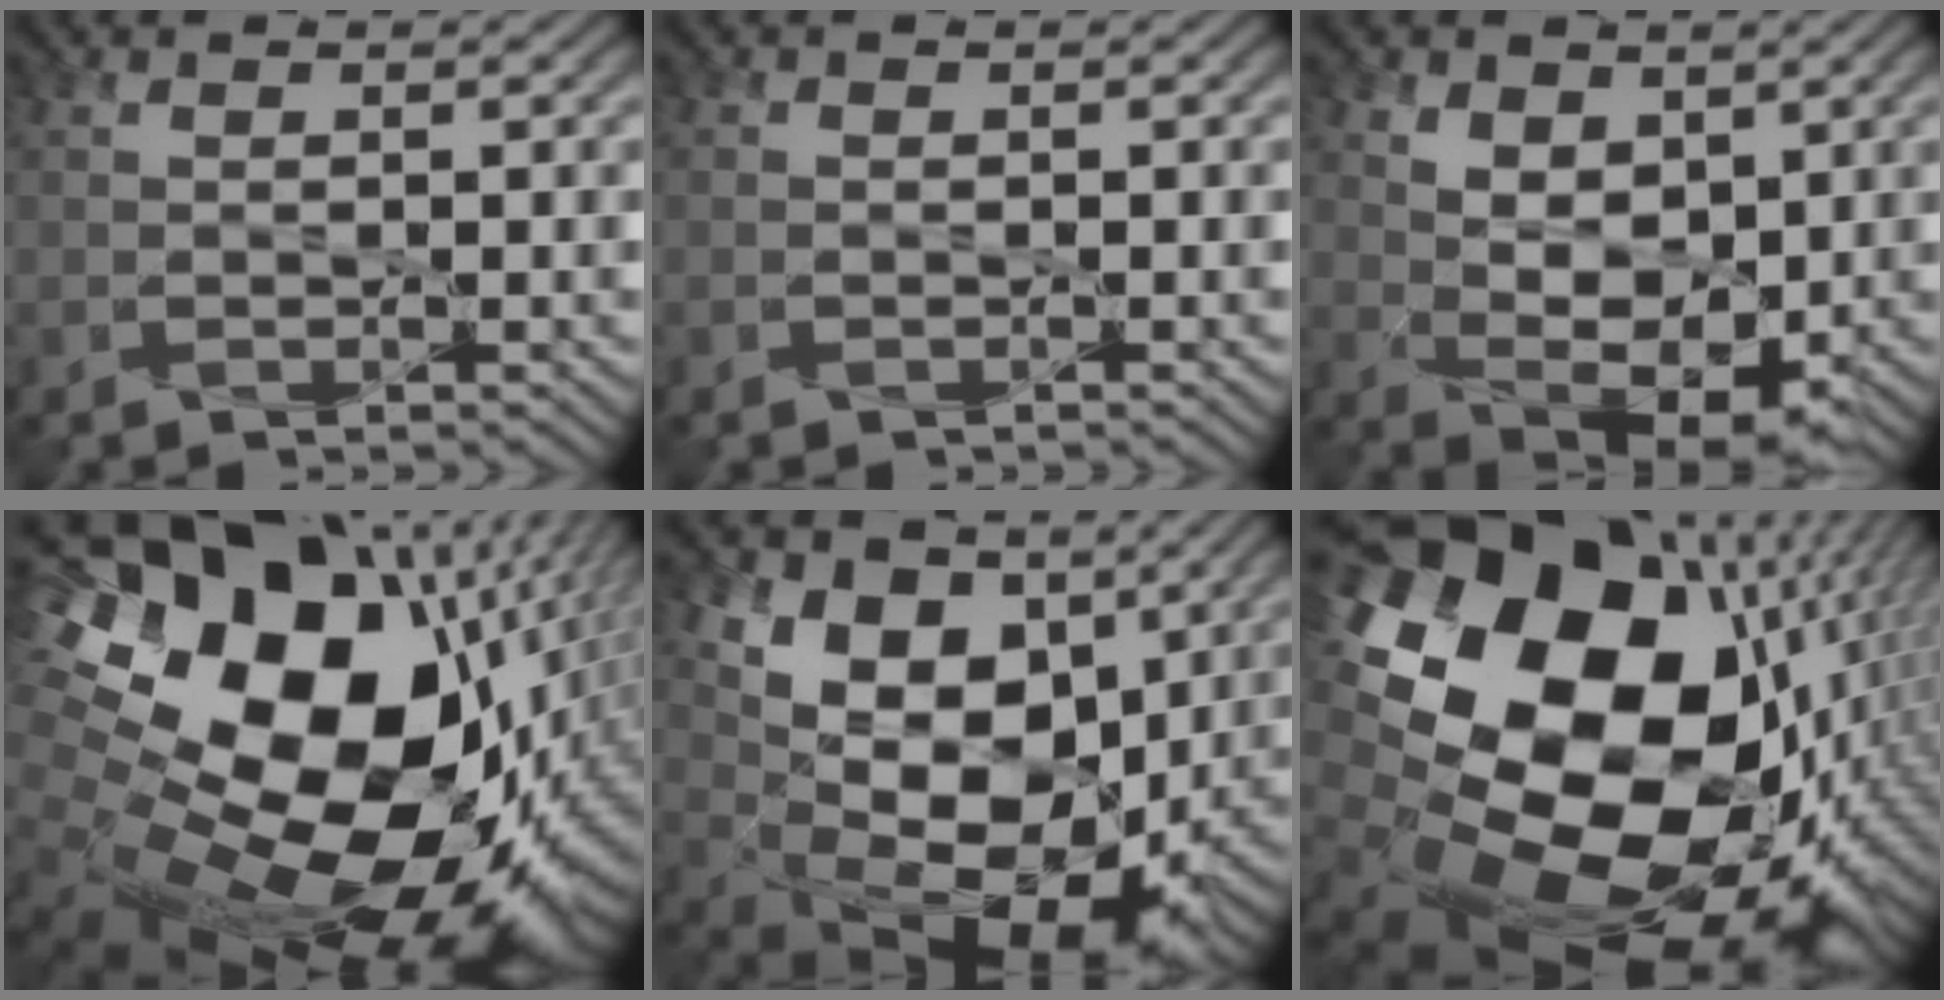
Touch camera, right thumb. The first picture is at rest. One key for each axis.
{"total": 0.6, "fx": -0.3, "fy": -0.1, "fz": -0.5, "tx": 0.008, "ty": 0.000, "tz": -0.006}
{"total": 7.5, "fx": 2.0, "fy": 5.1, "fz": 5.1, "tx": -0.112, "ty": -0.014, "tz": 0.043}
{"total": 21.4, "fx": 2.1, "fy": 15.6, "fz": 14.5, "tx": -0.298, "ty": -0.058, "tz": 0.068}
{"total": 15.7, "fx": 2.9, "fy": 11.3, "fz": 10.4, "tx": -0.179, "ty": -0.025, "tz": 0.067}
{"total": 23.4, "fx": -0.3, "fy": 18.7, "fz": 14.2, "tx": -0.300, "ty": -0.082, "tz": -0.007}